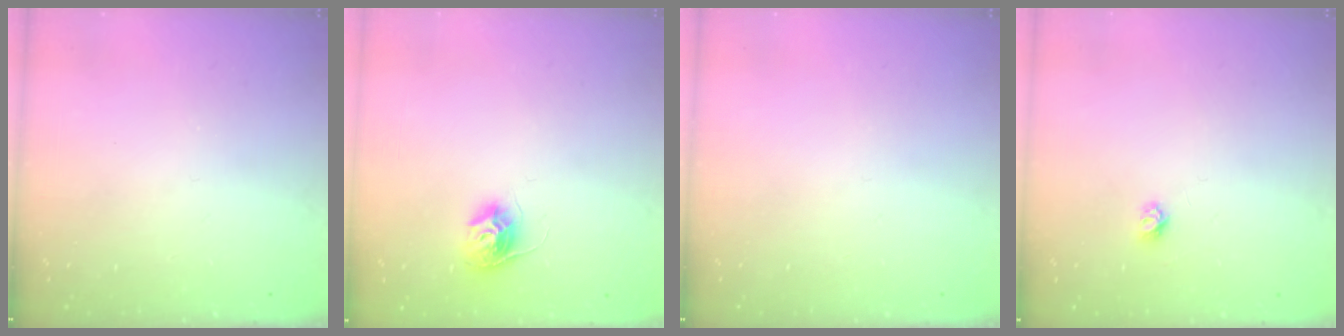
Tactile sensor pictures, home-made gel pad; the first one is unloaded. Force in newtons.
{"total": 10.0, "press": 10.0, "slide": 0.6}
{"total": 0.0}
{"total": 3.4, "press": 3.4, "slide": 0.4}